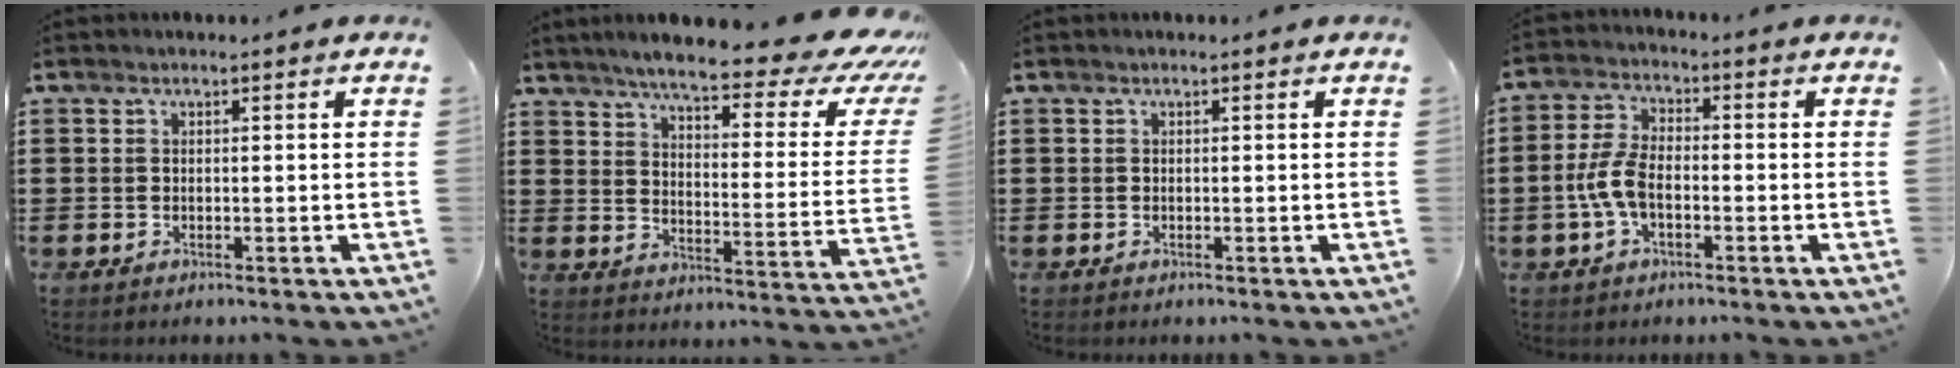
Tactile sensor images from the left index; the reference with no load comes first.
{"total": 9.0, "force": [7.1, 0.7, 5.5], "torque": [-0.110, -0.050, 0.113]}
{"total": 0.0}
{"total": 6.1, "force": [-1.8, 2.9, 5.0], "torque": [-0.128, -0.003, -0.042]}